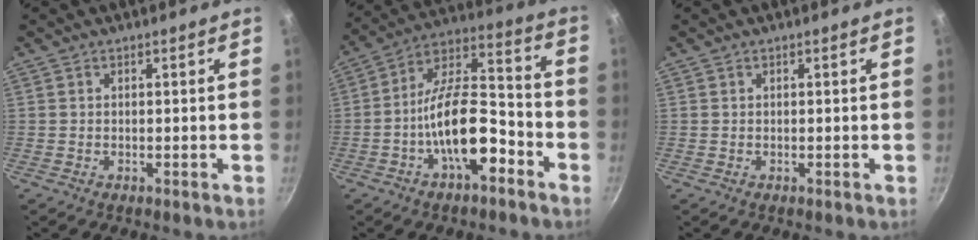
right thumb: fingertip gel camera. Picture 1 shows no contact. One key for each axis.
{"total": 16.2, "fx": -6.4, "fy": 7.1, "fz": 13.1, "tx": -0.196, "ty": 0.060, "tz": -0.118}
{"total": 0.0}